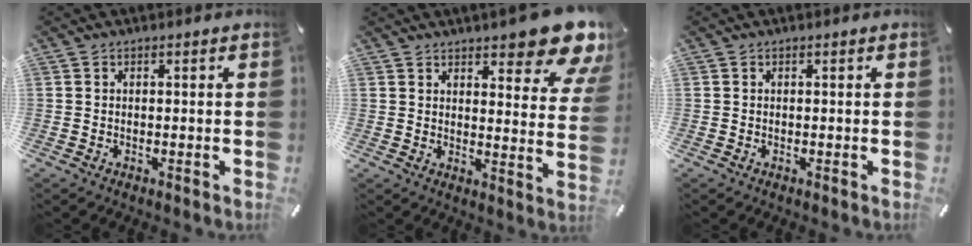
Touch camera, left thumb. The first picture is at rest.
{"total": 13.0, "force": [9.8, 4.0, 7.4], "torque": [-0.089, -0.081, 0.167]}
{"total": 0.0}